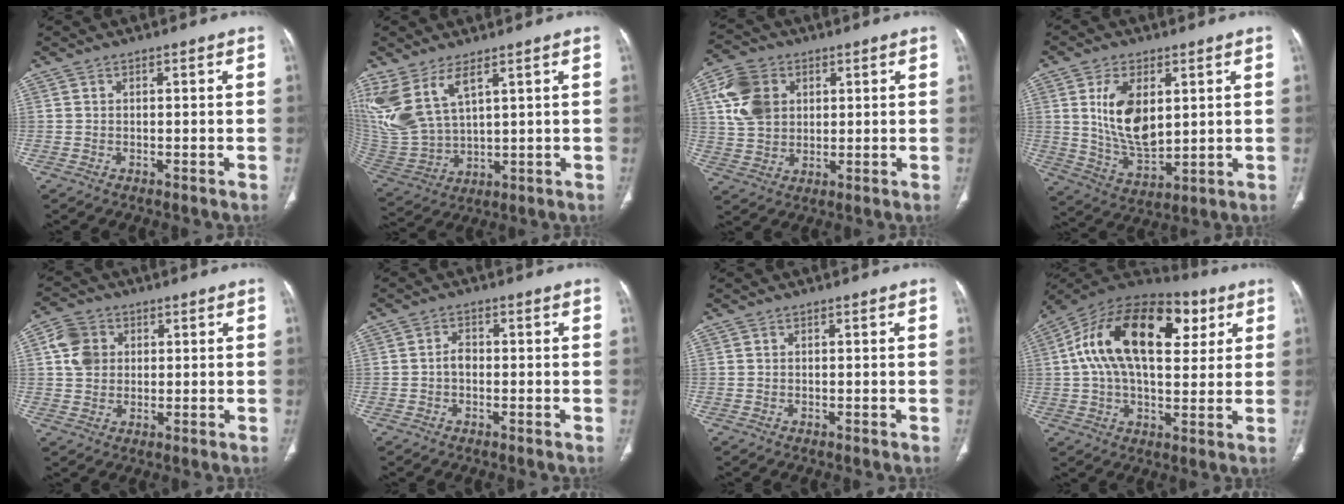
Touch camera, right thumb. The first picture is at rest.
{"total": 13.3, "force": [7.0, 6.0, 9.6], "torque": [-0.215, -0.027, 0.167]}
{"total": 10.7, "force": [3.1, 8.2, 6.2], "torque": [-0.105, 0.001, 0.059]}
{"total": 12.5, "force": [3.0, 6.9, 10.0], "torque": [-0.172, -0.023, 0.068]}
{"total": 6.6, "force": [1.5, 5.5, 3.3], "torque": [-0.049, 0.004, 0.025]}
{"total": 2.1, "force": [-0.4, 1.5, 1.5], "torque": [-0.018, 0.007, -0.013]}
{"total": 0.0}
{"total": 24.6, "force": [7.0, 13.4, 19.4], "torque": [-0.327, 0.026, 0.104]}